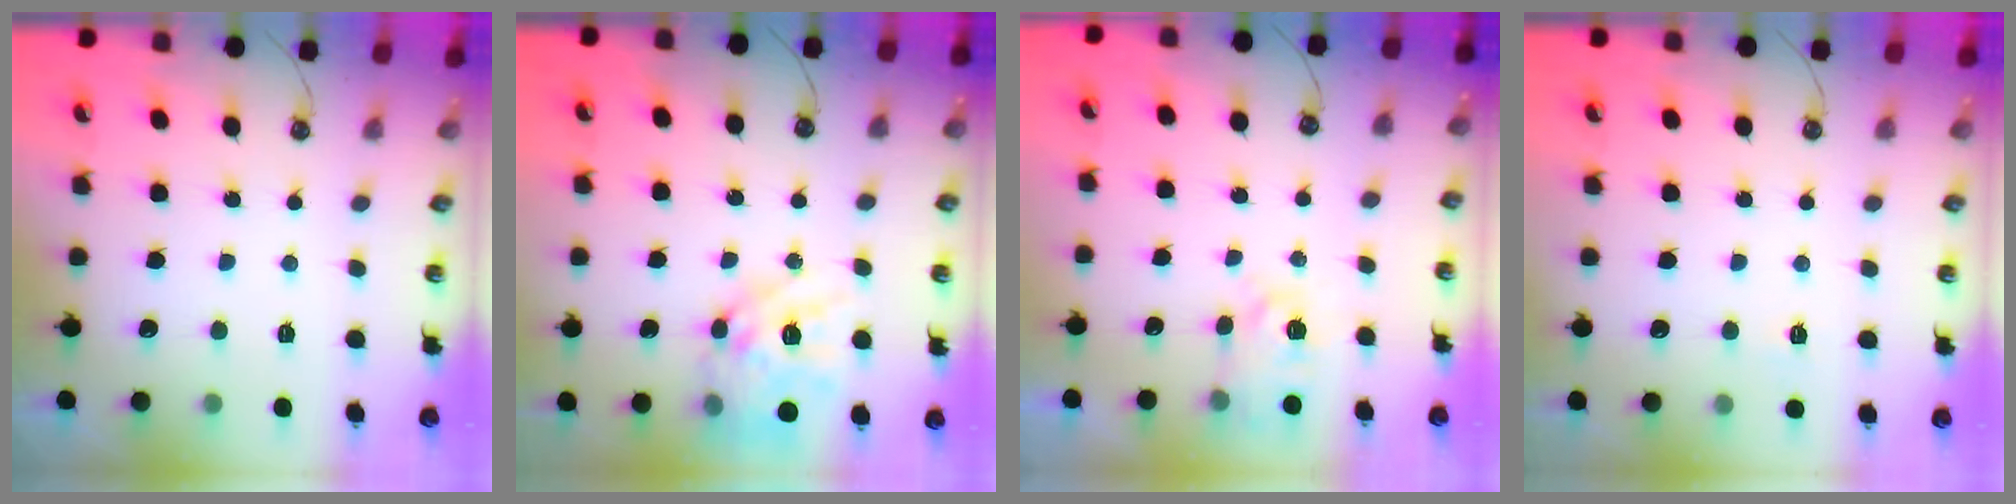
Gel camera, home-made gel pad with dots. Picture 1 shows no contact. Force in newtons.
{"total": 15.1, "press": 15.1, "slide": 1.4}
{"total": 4.4, "press": 4.4, "slide": 0.4}
{"total": 2.7, "press": 2.7, "slide": 0.3}